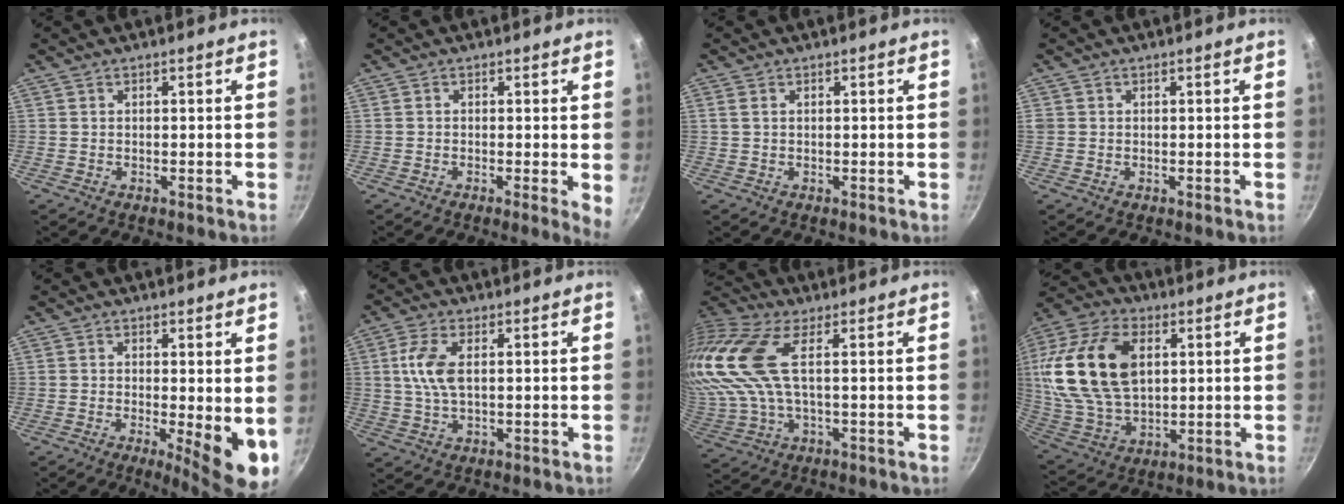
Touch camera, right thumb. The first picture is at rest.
{"total": 2.0, "force": [0.0, 0.6, 1.9], "torque": [-0.024, -0.005, -0.005]}
{"total": 1.1, "force": [0.3, 0.7, 0.7], "torque": [-0.015, 0.002, 0.005]}
{"total": 0.7, "force": [0.1, 0.7, 0.2], "torque": [-0.003, 0.002, 0.000]}
{"total": 8.7, "force": [-0.8, 2.3, 8.4], "torque": [-0.104, -0.015, -0.006]}
{"total": 7.0, "force": [1.2, 3.3, 6.1], "torque": [-0.127, 0.006, 0.021]}
{"total": 15.9, "force": [3.0, 6.7, 14.1], "torque": [-0.309, 0.009, 0.056]}
{"total": 24.3, "force": [5.4, 15.3, 18.1], "torque": [-0.358, -0.003, 0.102]}